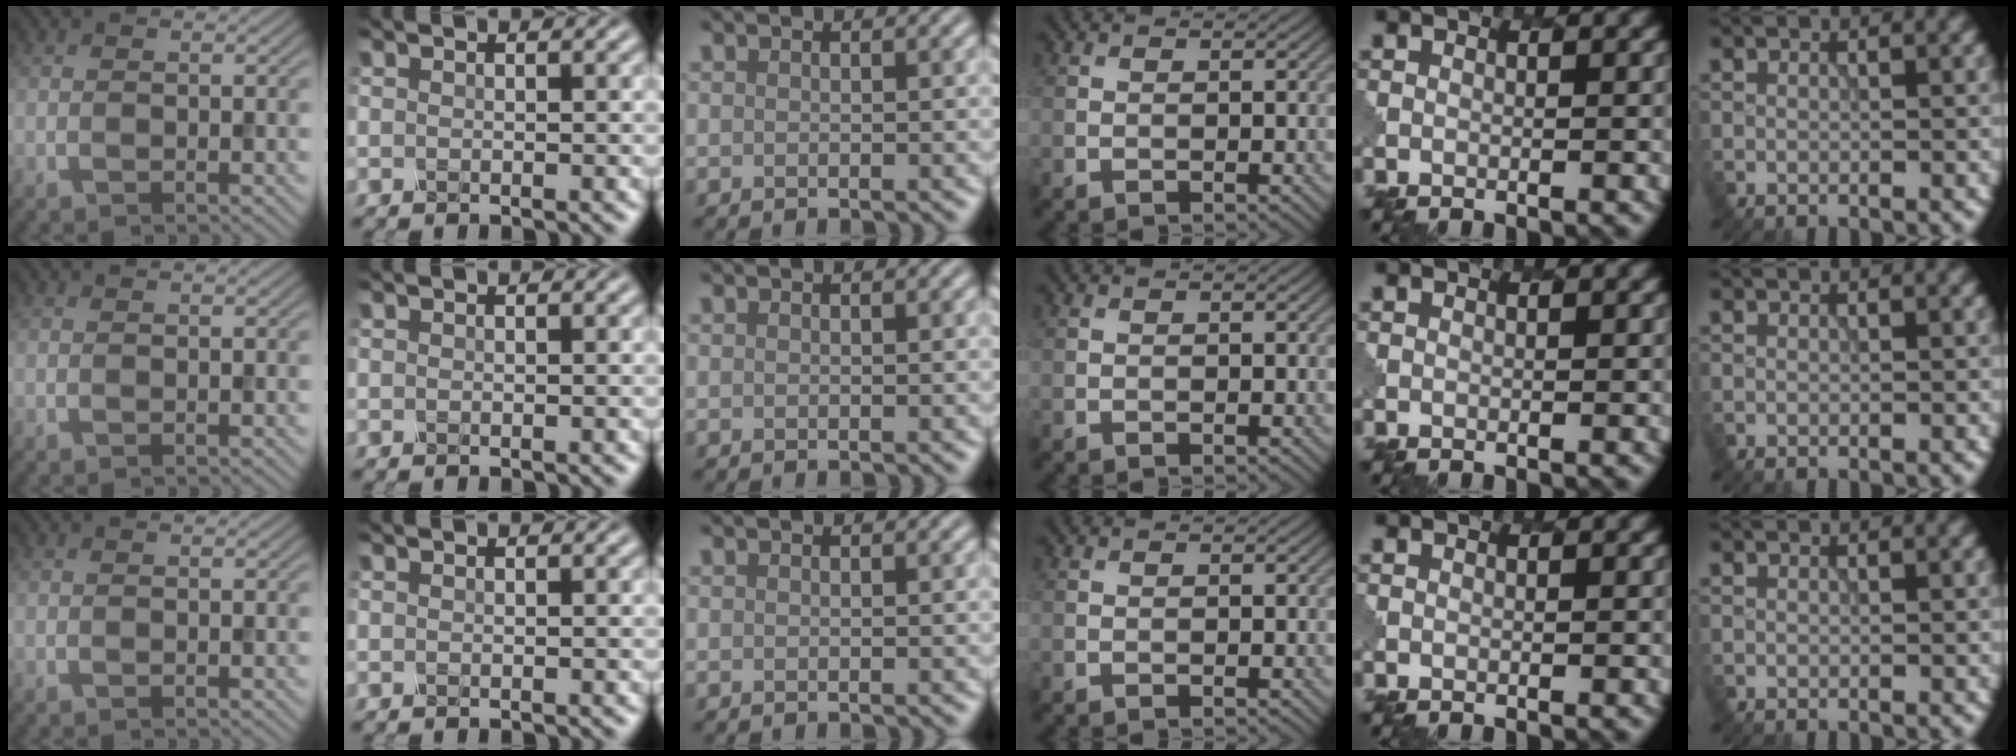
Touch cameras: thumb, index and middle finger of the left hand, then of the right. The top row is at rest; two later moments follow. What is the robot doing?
{"motion": "dispense", "object": "spray bottle"}